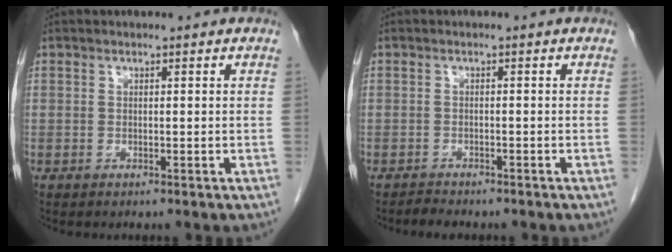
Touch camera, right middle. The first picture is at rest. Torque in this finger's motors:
{"motor_torque": [0.22, -0.08, 0.00, 0.01]}